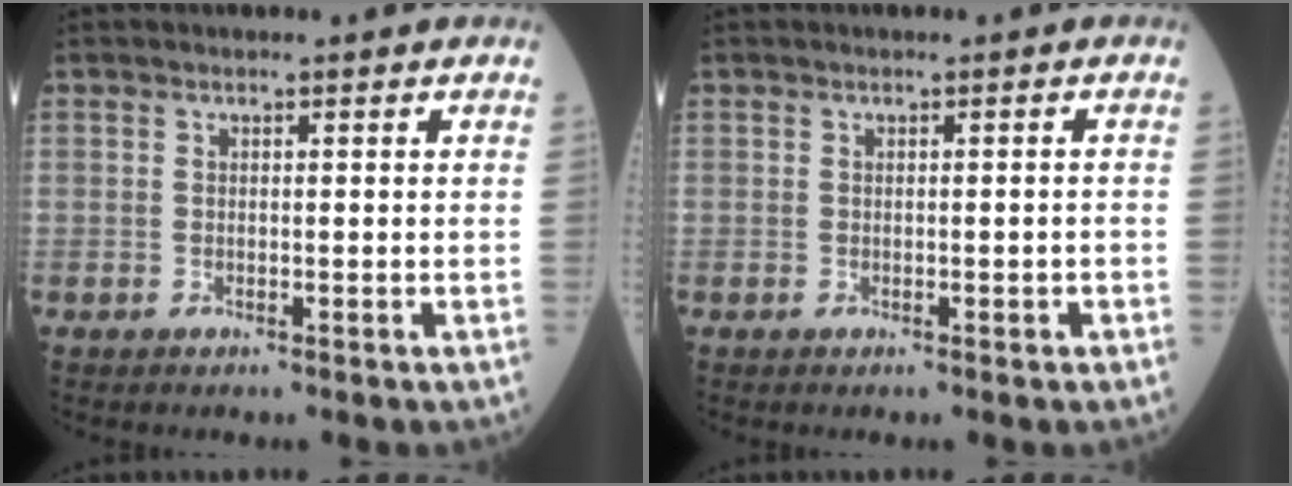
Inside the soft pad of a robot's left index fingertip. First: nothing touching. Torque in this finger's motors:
{"motor_torque": [-0.29, 0.19, -0.02, -0.01]}